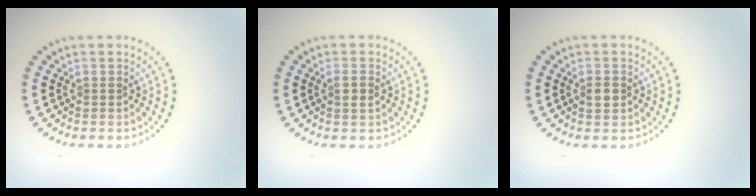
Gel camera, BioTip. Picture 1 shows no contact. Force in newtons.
{"total": 1.2, "press": 1.1, "slide": 0.5}
{"total": 1.2, "press": 1.1, "slide": 0.4}